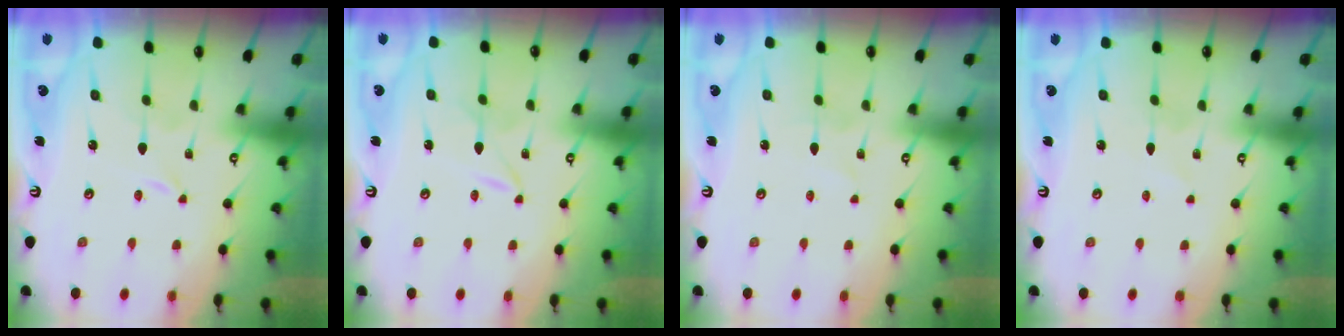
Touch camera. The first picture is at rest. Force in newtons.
{"total": 1.7, "press": 1.7, "slide": 0.0}
{"total": 1.9, "press": 1.9, "slide": 0.2}
{"total": 1.5, "press": 1.5, "slide": 0.2}